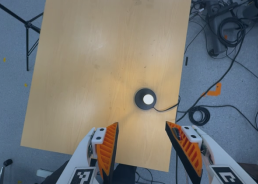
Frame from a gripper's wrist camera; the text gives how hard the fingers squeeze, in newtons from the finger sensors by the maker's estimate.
{"total": 0.0}